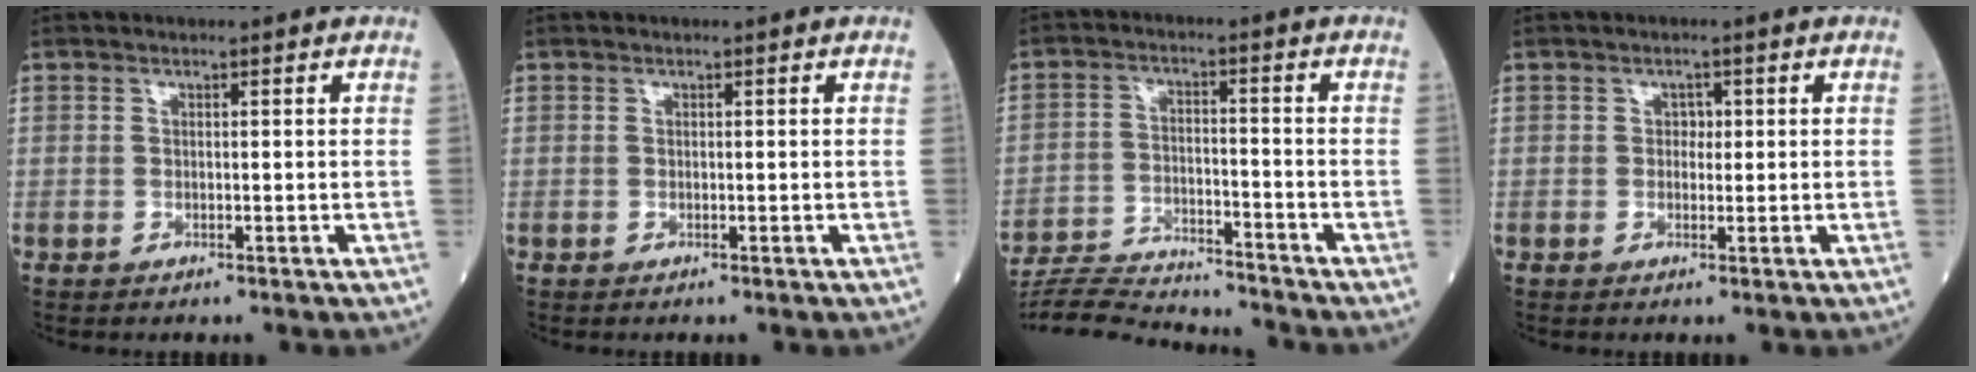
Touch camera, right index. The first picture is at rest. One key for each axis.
{"total": 0.0}
{"total": 12.1, "fx": -11.9, "fy": 0.0, "fz": 2.0, "tx": -0.039, "ty": 0.000, "tz": -0.202}
{"total": 1.3, "fx": 0.2, "fy": 1.0, "fz": 0.8, "tx": -0.005, "ty": 0.003, "tz": 0.000}